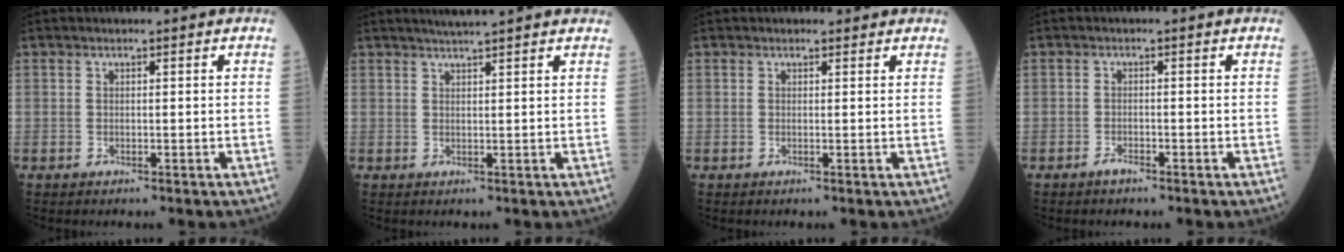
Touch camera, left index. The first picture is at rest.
{"total": 6.9, "force": [6.1, -0.1, 3.3], "torque": [-0.052, 0.029, 0.077]}
{"total": 0.9, "force": [0.7, 0.5, -0.1], "torque": [-0.005, 0.000, 0.004]}
{"total": 1.1, "force": [-1.0, 0.2, 0.6], "torque": [-0.014, -0.001, -0.016]}